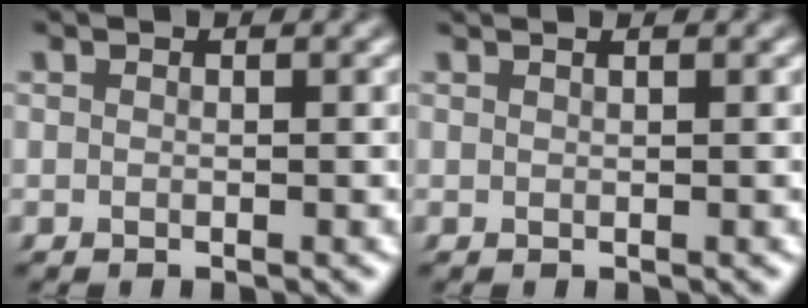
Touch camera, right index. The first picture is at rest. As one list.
[{"total": 0.6, "force": [0.4, -0.3, 0.4], "torque": [-0.004, 0.002, 0.010]}]